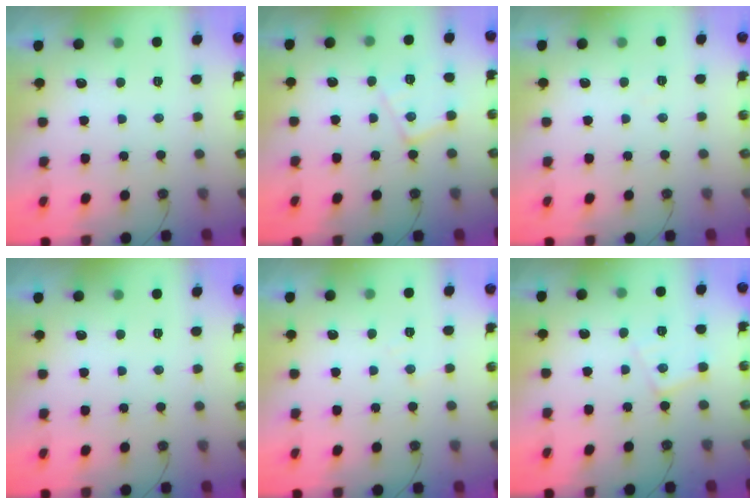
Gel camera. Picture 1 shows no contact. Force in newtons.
{"total": 11.4, "press": 11.4, "slide": 0.6}
{"total": 4.5, "press": 4.5, "slide": 0.7}
{"total": 0.0}
{"total": 5.6, "press": 5.6, "slide": 0.9}
{"total": 9.1, "press": 9.1, "slide": 0.6}